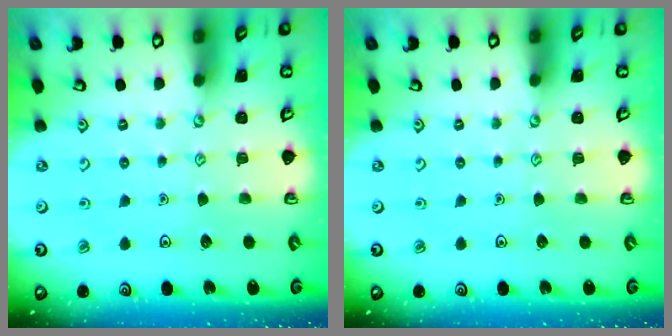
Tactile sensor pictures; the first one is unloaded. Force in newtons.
{"total": 0.0}